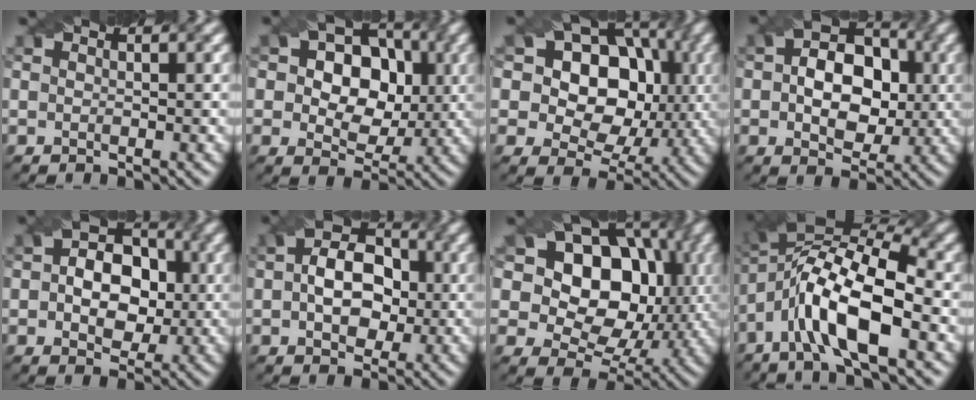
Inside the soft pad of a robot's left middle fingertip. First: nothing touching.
{"total": 9.1, "force": [1.8, 7.1, 5.4], "torque": [-0.069, 0.029, 0.012]}
{"total": 13.3, "force": [3.4, 9.9, 8.2], "torque": [-0.121, 0.048, 0.029]}
{"total": 8.0, "force": [0.3, 5.5, 5.8], "torque": [-0.091, 0.007, -0.004]}
{"total": 7.0, "force": [0.2, 5.0, 5.0], "torque": [-0.073, 0.008, -0.006]}
{"total": 6.8, "force": [0.1, 4.7, 4.9], "torque": [-0.078, 0.010, -0.003]}
{"total": 16.5, "force": [5.4, 11.8, 10.2], "torque": [-0.182, 0.063, 0.082]}
{"total": 10.7, "force": [-2.7, 3.4, 9.8], "torque": [-0.185, 0.019, -0.061]}